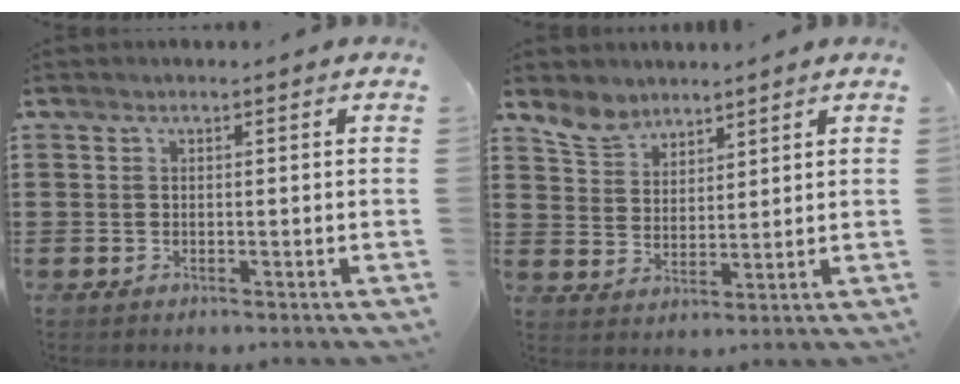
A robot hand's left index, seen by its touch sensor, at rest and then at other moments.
{"total": 5.3, "force": [4.6, 2.5, 0.7], "torque": [-0.035, -0.007, 0.088]}